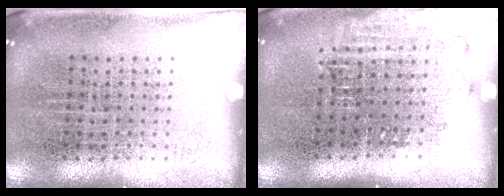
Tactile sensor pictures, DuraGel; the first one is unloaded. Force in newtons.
{"total": 1.3, "press": 1.1, "slide": 0.6}